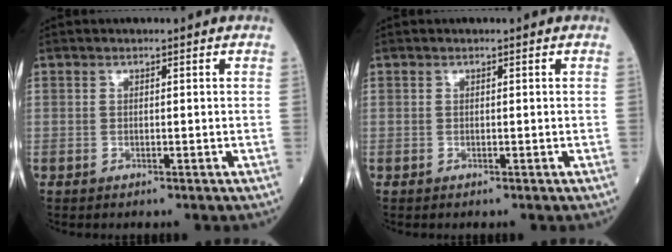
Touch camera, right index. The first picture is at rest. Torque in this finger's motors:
{"motor_torque": [0.00, 0.00, -0.02, 0.00]}